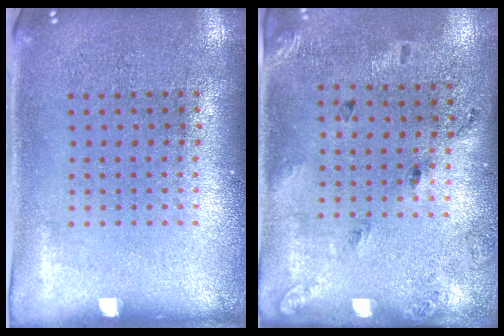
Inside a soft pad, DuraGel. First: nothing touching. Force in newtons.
{"total": 1.7, "press": 1.0, "slide": 1.4}